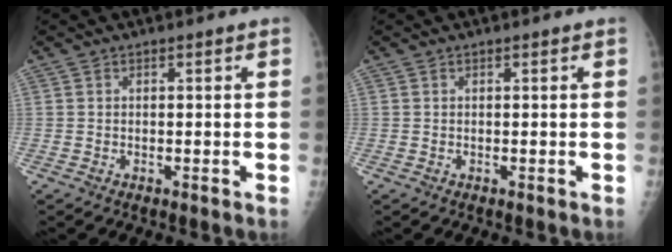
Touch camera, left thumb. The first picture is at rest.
{"total": 0.0}